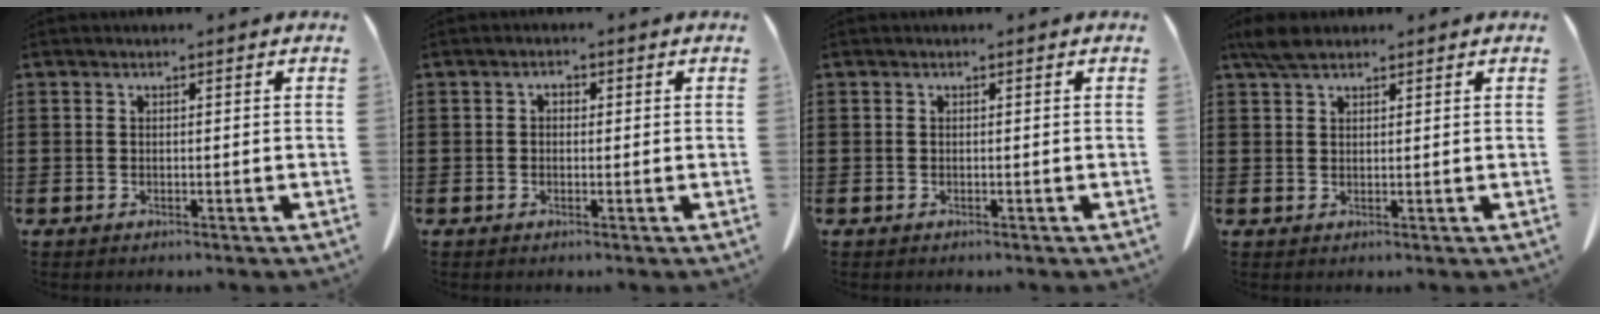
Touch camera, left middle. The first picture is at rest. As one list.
[{"total": 1.2, "force": [-0.2, 0.8, 0.9], "torque": [-0.019, 0.004, -0.004]}, {"total": 0.0}, {"total": 3.1, "force": [2.4, 1.1, 1.7], "torque": [-0.040, 0.004, 0.045]}]